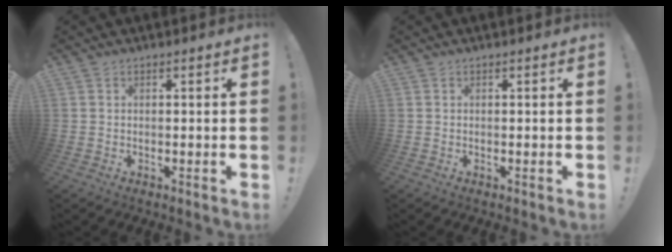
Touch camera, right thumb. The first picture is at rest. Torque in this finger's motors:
{"motor_torque": [-0.11, -0.10, 0.00, 0.00, 0.00]}